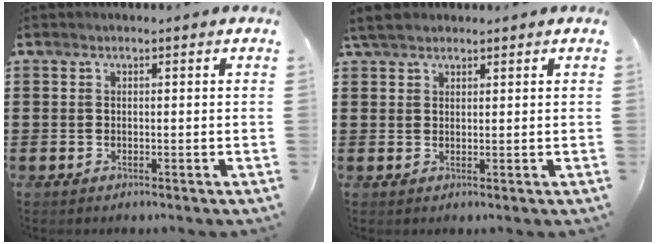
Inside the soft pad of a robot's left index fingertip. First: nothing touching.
{"total": 2.8, "force": [2.2, 1.1, 1.2], "torque": [-0.031, 0.007, 0.043]}